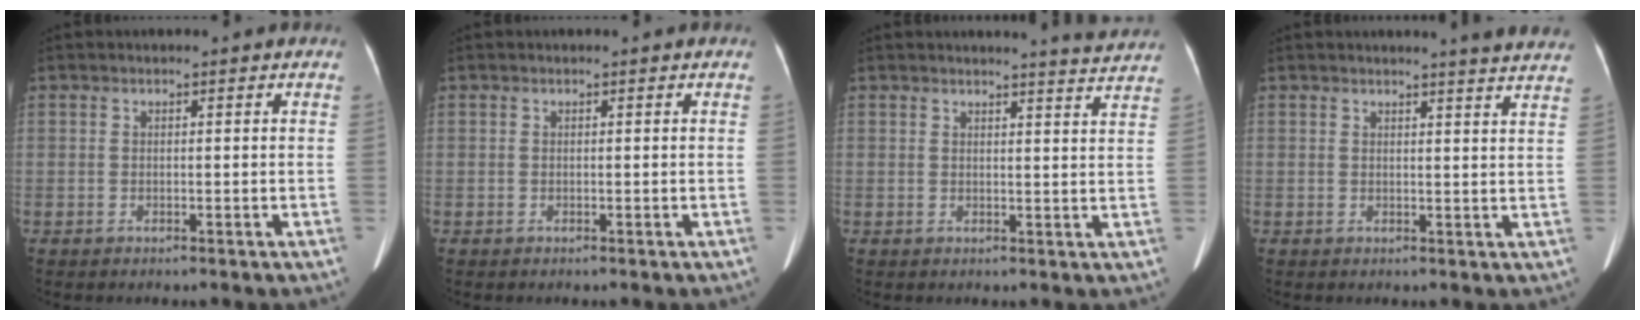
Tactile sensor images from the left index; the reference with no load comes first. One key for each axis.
{"total": 0.0}
{"total": 5.3, "fx": 5.1, "fy": -1.0, "fz": 0.9, "tx": -0.020, "ty": -0.016, "tz": 0.047}
{"total": 8.6, "fx": 8.0, "fy": -0.6, "fz": 3.0, "tx": -0.033, "ty": -0.024, "tz": 0.068}